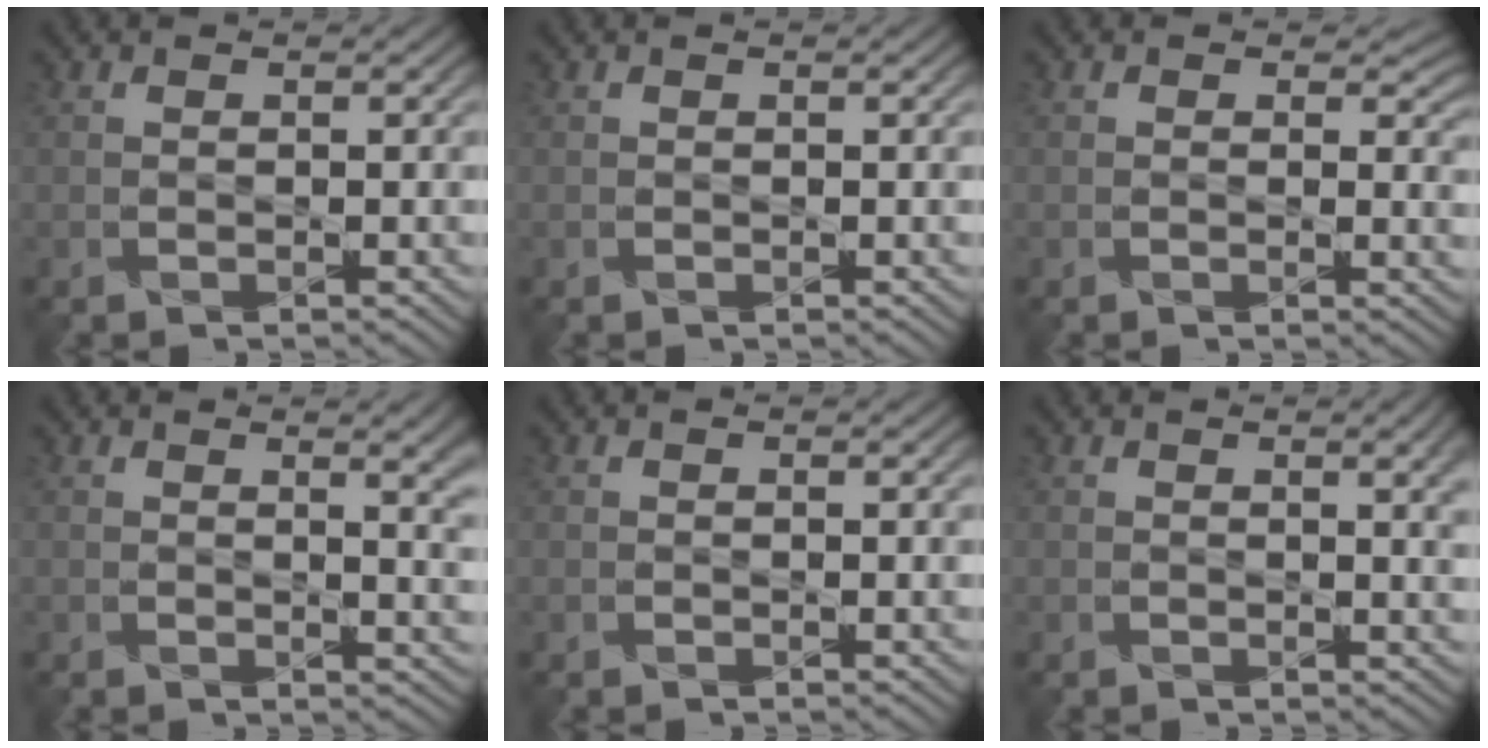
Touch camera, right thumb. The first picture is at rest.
{"total": 0.0}
{"total": 2.3, "force": [0.8, 1.4, 1.6], "torque": [-0.023, -0.008, 0.009]}
{"total": 4.5, "force": [1.6, 1.4, 4.0], "torque": [-0.046, 0.001, 0.024]}
{"total": 0.0}
{"total": 2.8, "force": [1.0, 0.7, 2.5], "torque": [-0.034, 0.001, 0.017]}